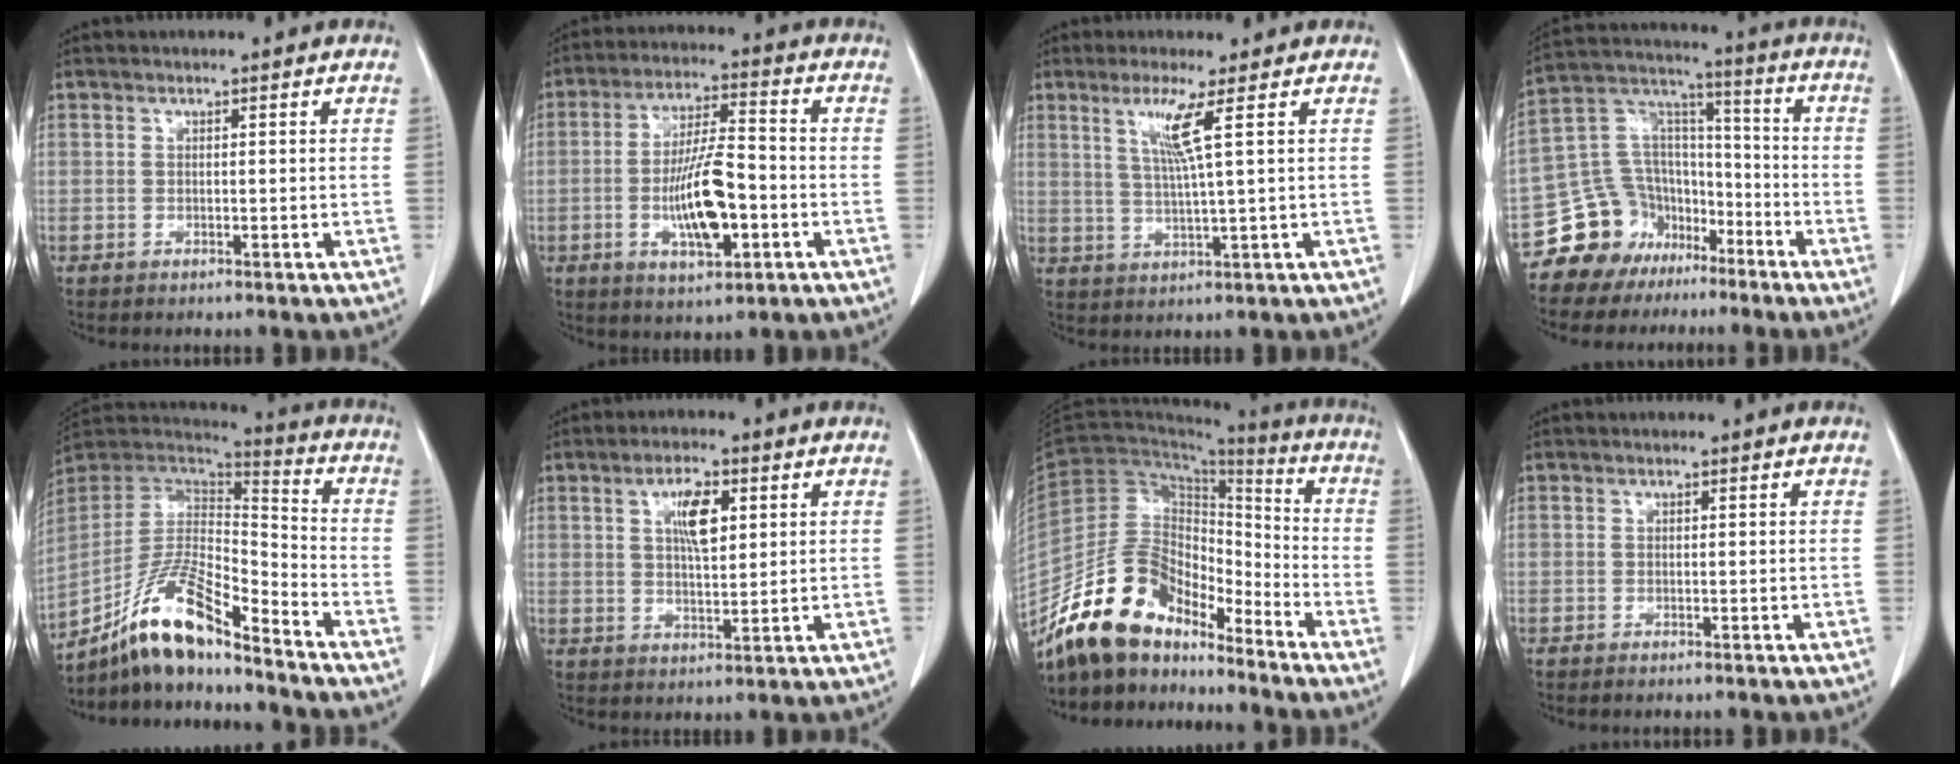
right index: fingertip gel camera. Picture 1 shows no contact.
{"total": 11.2, "force": [-3.1, 2.9, 10.4], "torque": [-0.196, 0.000, -0.050]}
{"total": 5.3, "force": [2.2, -1.2, 4.7], "torque": [-0.095, -0.007, 0.047]}
{"total": 13.1, "force": [-8.6, 9.5, 2.4], "torque": [-0.052, 0.086, -0.146]}
{"total": 14.8, "force": [-11.4, 2.6, 9.1], "torque": [-0.174, 0.013, -0.208]}
{"total": 5.9, "force": [2.1, 1.9, 5.2], "torque": [-0.094, 0.002, 0.039]}
{"total": 15.9, "force": [-13.4, 6.4, 5.8], "torque": [-0.106, 0.044, -0.246]}
{"total": 0.6, "force": [-0.5, 0.0, 0.2], "torque": [-0.007, -0.002, -0.008]}